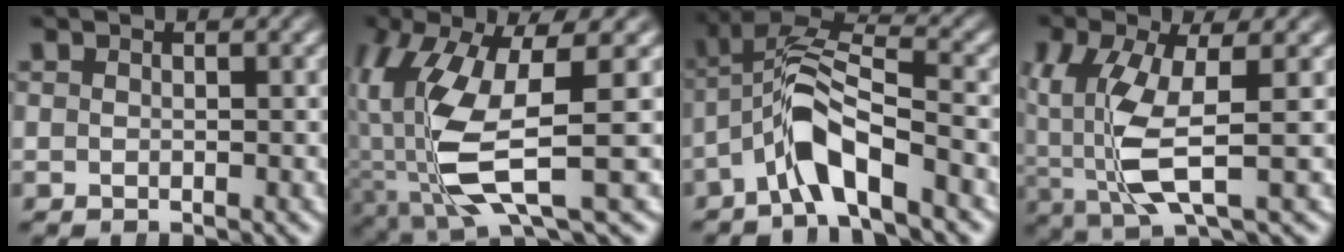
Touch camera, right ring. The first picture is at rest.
{"total": 10.3, "force": [-0.6, 4.3, 9.3], "torque": [-0.199, -0.027, 0.010]}
{"total": 5.8, "force": [-0.1, 3.4, 4.7], "torque": [-0.100, -0.011, -0.005]}
{"total": 6.6, "force": [-0.5, 2.9, 5.9], "torque": [-0.126, -0.026, 0.007]}